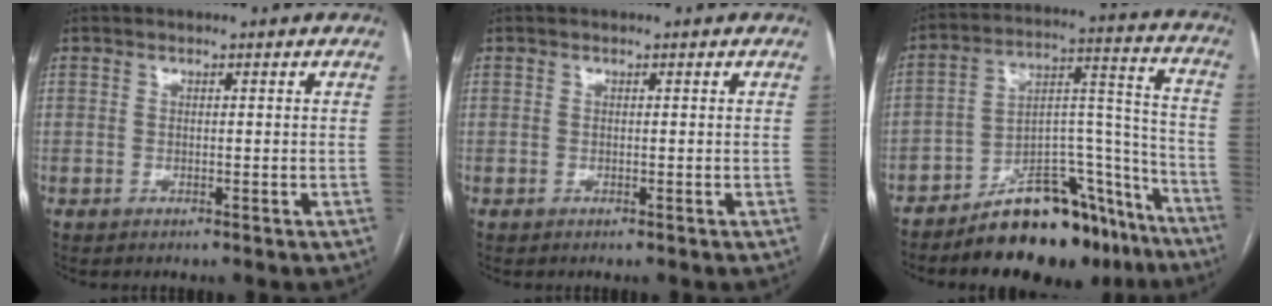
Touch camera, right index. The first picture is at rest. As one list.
[{"total": 0.0}, {"total": 19.2, "force": [-15.4, 6.8, 9.2], "torque": [-0.098, 0.060, -0.234]}]